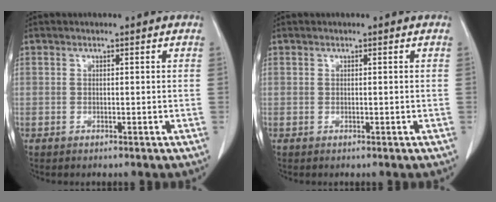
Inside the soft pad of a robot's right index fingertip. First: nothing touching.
{"total": 0.0}